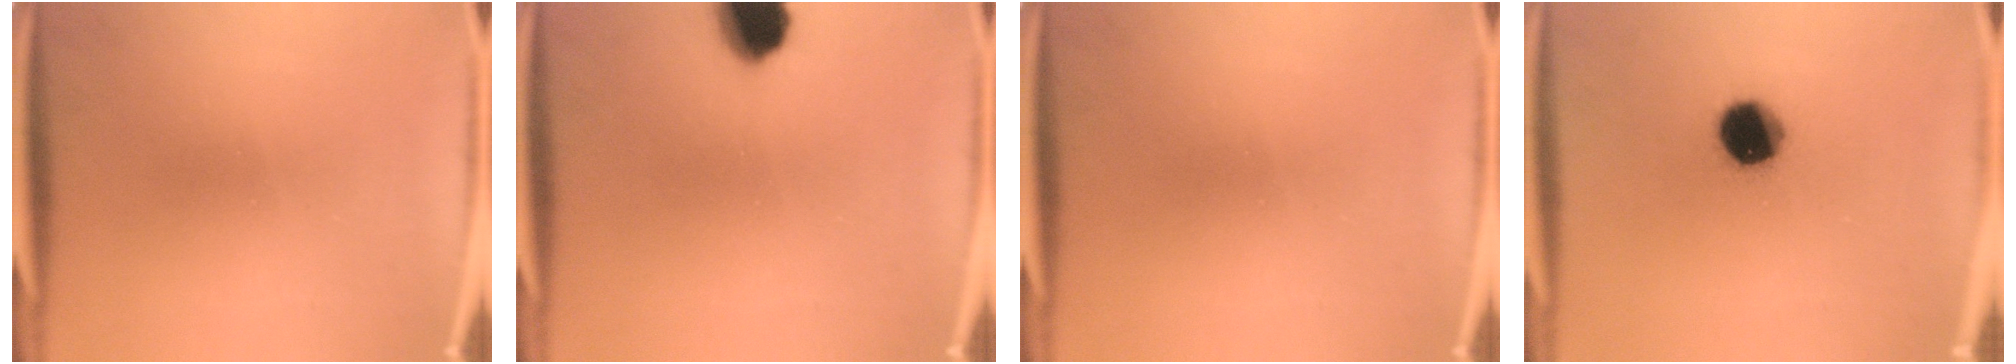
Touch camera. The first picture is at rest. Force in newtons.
{"total": 9.6}
{"total": 0.0}
{"total": 11.6}